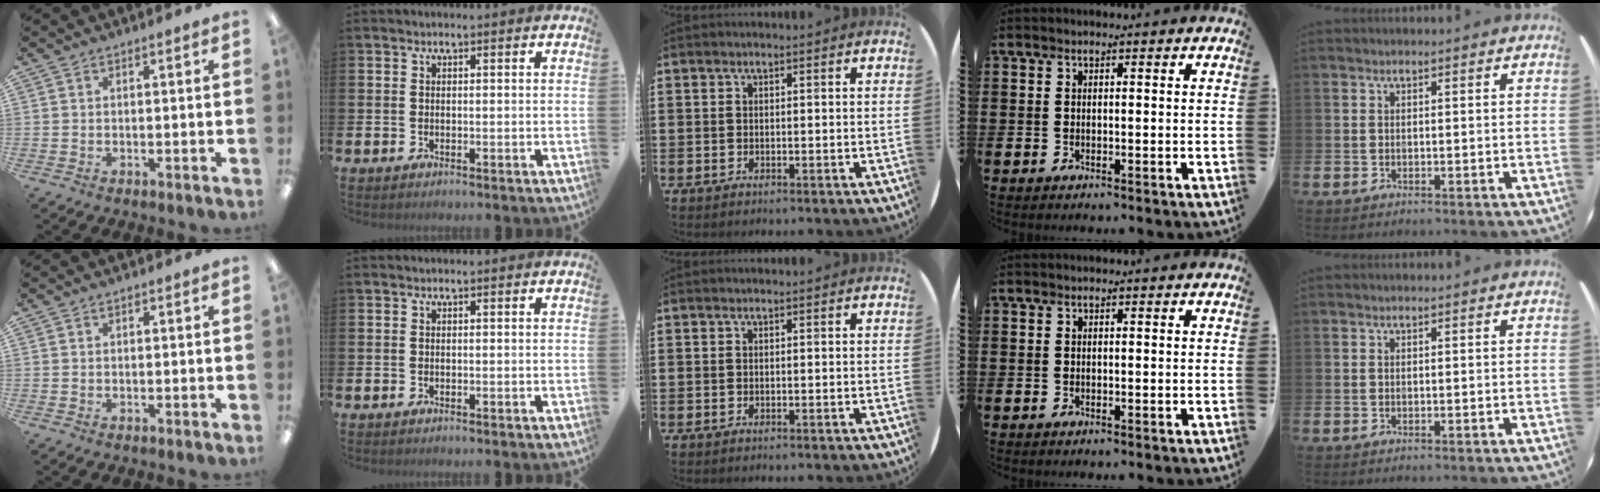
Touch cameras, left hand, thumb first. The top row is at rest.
{}